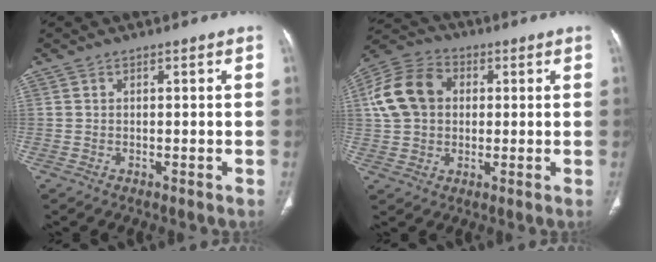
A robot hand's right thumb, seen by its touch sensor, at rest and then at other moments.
{"total": 12.9, "force": [2.0, 9.9, 8.0], "torque": [-0.144, 0.023, 0.029]}